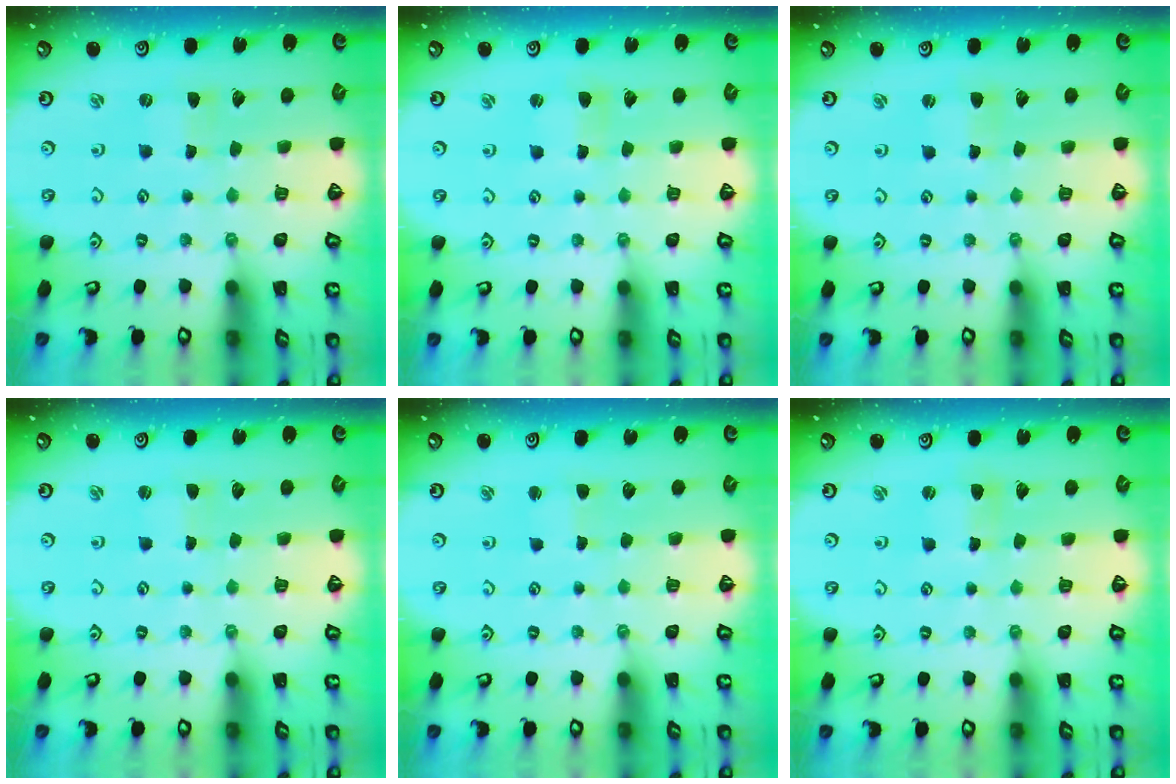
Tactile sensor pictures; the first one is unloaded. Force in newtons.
{"total": 1.7, "press": 1.7, "slide": 0.4}
{"total": 1.5, "press": 1.4, "slide": 0.3}
{"total": 0.0}
{"total": 1.4, "press": 1.4, "slide": 0.3}
{"total": 1.7, "press": 1.7, "slide": 0.2}